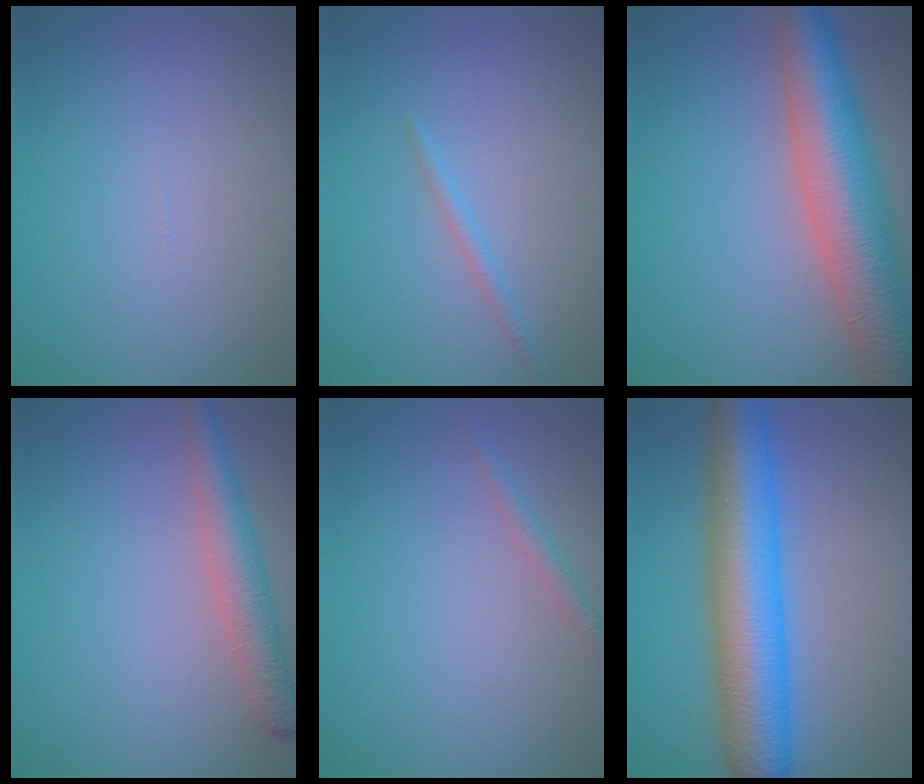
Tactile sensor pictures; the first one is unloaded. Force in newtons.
{"total": 1.0, "press": 1.0, "slide": 0.1}
{"total": 10.0, "press": 10.0, "slide": 0.4}
{"total": 3.8, "press": 3.8, "slide": 0.1}
{"total": 1.1, "press": 1.1, "slide": 0.1}
{"total": 10.0, "press": 10.0, "slide": 0.2}